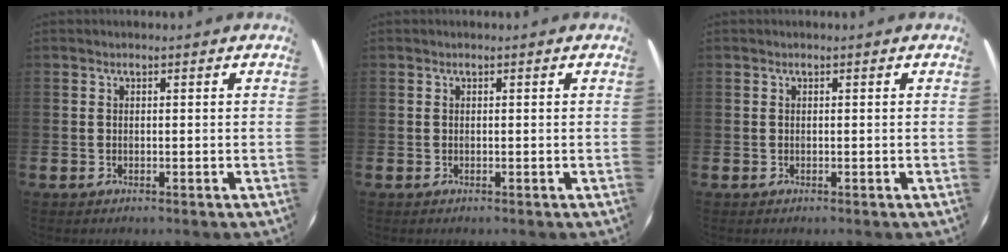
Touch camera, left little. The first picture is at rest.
{"total": 0.0}
{"total": 0.0}